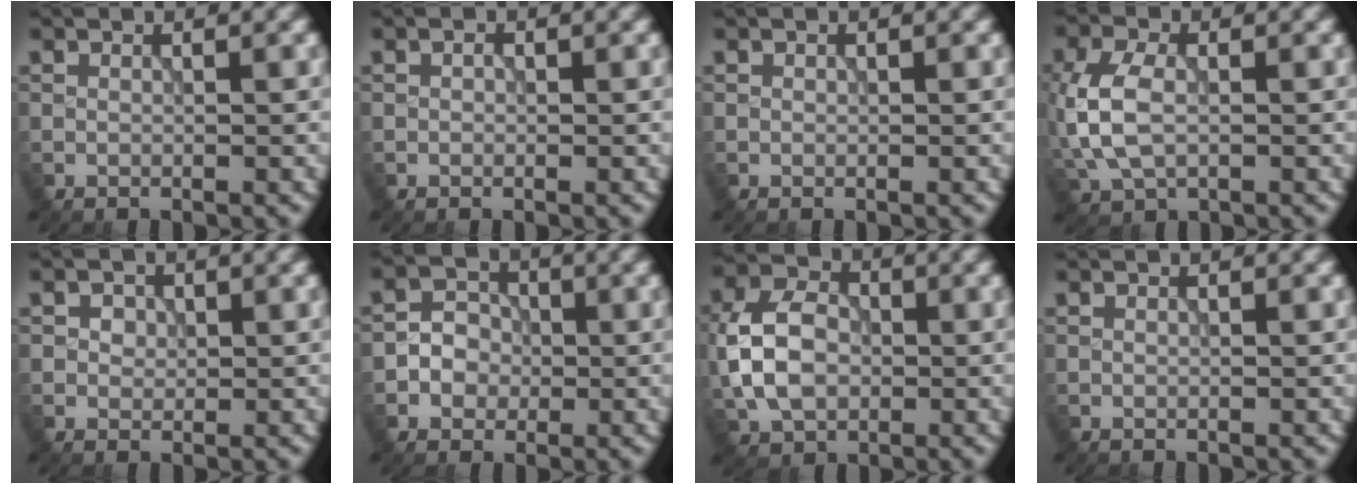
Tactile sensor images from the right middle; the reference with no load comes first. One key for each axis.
{"total": 0.5, "fx": 0.1, "fy": 0.4, "fz": 0.3, "tx": -0.002, "ty": -0.002, "tz": -0.001}
{"total": 0.0}
{"total": 5.5, "fx": -0.4, "fy": 3.6, "fz": 4.2, "tx": -0.115, "ty": 0.000, "tz": -0.012}
{"total": 1.5, "fx": 0.5, "fy": 1.3, "fz": 0.7, "tx": -0.010, "ty": 0.003, "tz": 0.003}
{"total": 2.8, "fx": -0.7, "fy": 2.5, "fz": 1.0, "tx": -0.001, "ty": 0.003, "tz": -0.020}
{"total": 6.9, "fx": -0.6, "fy": 5.1, "fz": 4.7, "tx": -0.104, "ty": 0.008, "tz": -0.022}
{"total": 0.0}